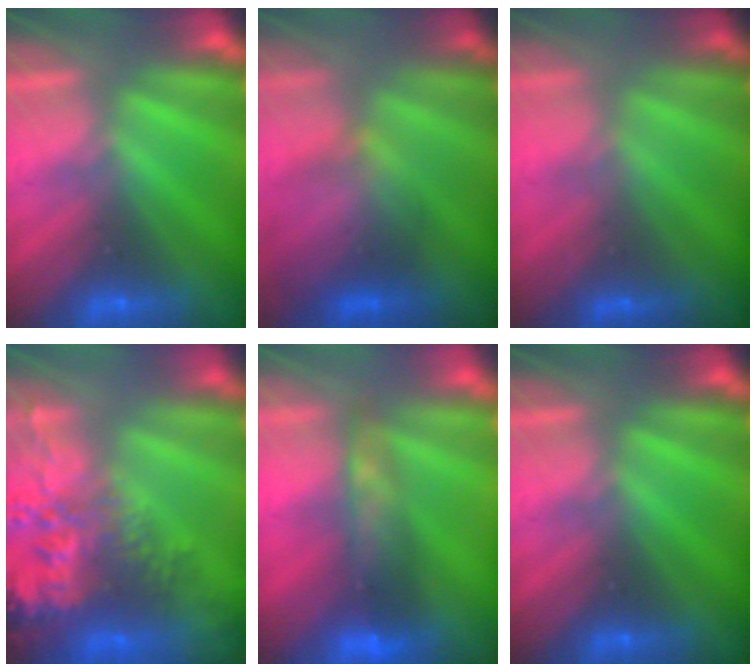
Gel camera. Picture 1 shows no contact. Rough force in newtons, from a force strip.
{"total": 3.8}
{"total": 1.4}
{"total": 7.5}
{"total": 7.8}
{"total": 0.0}